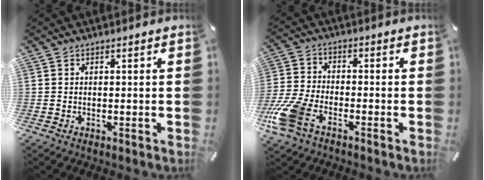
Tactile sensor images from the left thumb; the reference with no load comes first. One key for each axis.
{"total": 10.8, "fx": -6.1, "fy": 5.6, "fz": 7.0, "tx": -0.160, "ty": 0.016, "tz": -0.116}